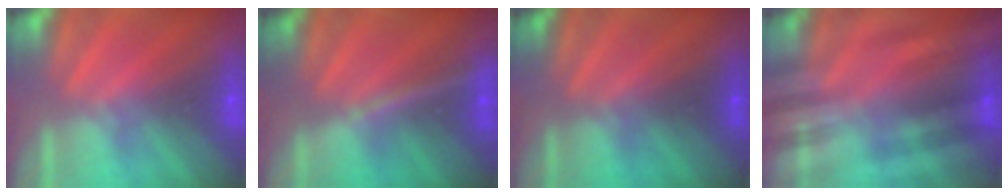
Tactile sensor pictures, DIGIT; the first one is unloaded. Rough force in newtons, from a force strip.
{"total": 3.3}
{"total": 2.4}
{"total": 2.6}